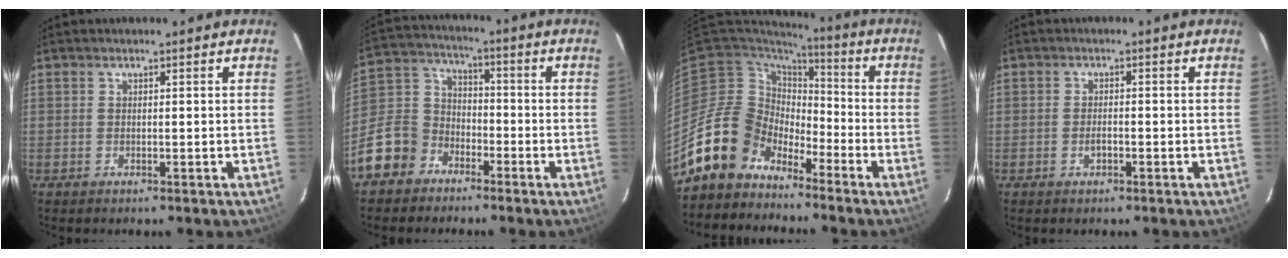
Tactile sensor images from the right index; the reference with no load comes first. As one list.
[{"total": 12.1, "force": [-7.1, 9.2, 3.3], "torque": [-0.095, 0.046, -0.132]}, {"total": 12.4, "force": [-9.6, 7.8, 1.2], "torque": [-0.040, 0.031, -0.174]}, {"total": 1.7, "force": [-0.8, 0.7, 1.3], "torque": [-0.027, 0.000, -0.016]}]